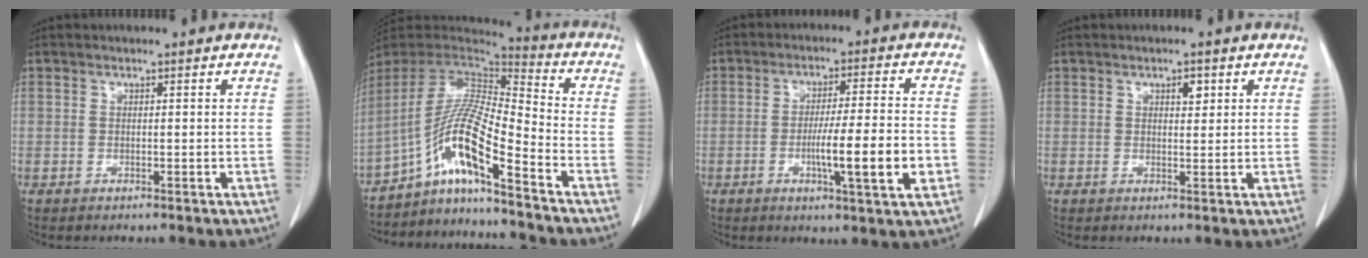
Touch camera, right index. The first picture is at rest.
{"total": 12.6, "force": [-7.7, -0.2, 10.0], "torque": [-0.193, 0.009, -0.144]}
{"total": 10.4, "force": [-2.8, 0.1, 10.0], "torque": [-0.159, -0.007, -0.046]}
{"total": 2.0, "force": [1.0, 0.9, 1.5], "torque": [-0.019, -0.002, 0.013]}